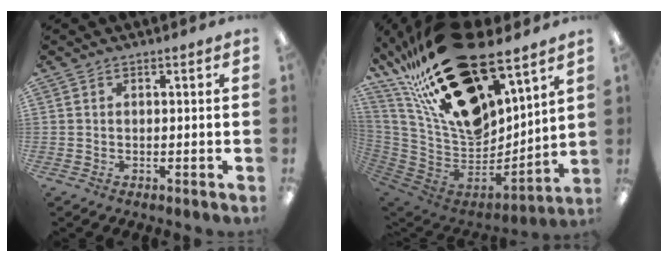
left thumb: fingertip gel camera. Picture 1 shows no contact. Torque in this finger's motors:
{"motor_torque": [2.59, 2.42, 1.38, -1.38, 0.69]}